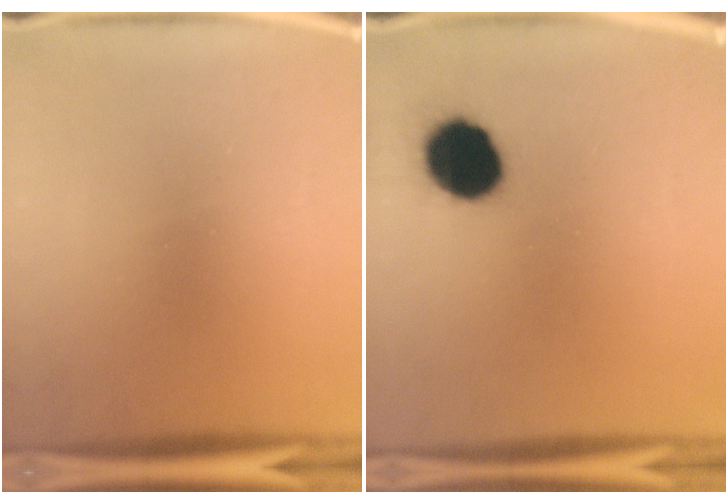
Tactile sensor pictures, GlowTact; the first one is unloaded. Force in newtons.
{"total": 12.9}